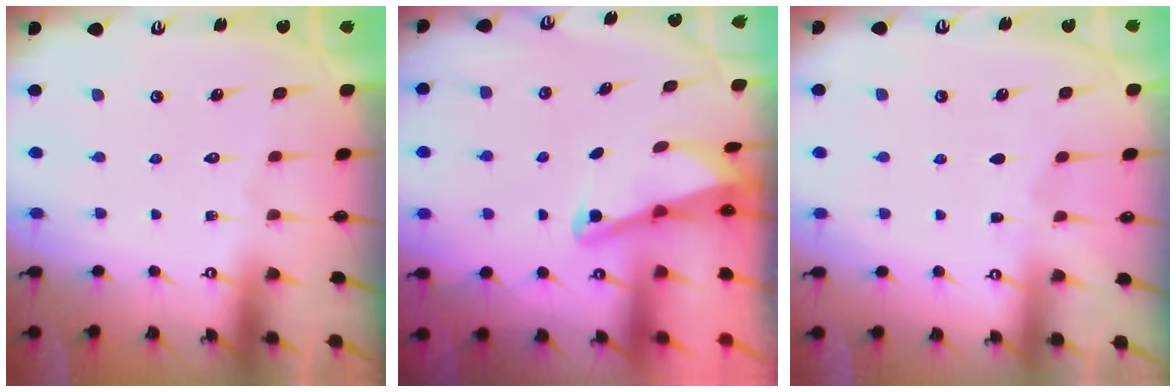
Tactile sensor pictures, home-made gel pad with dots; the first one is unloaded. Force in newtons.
{"total": 2.0, "press": 2.0, "slide": 0.4}
{"total": 2.9, "press": 2.9, "slide": 0.3}